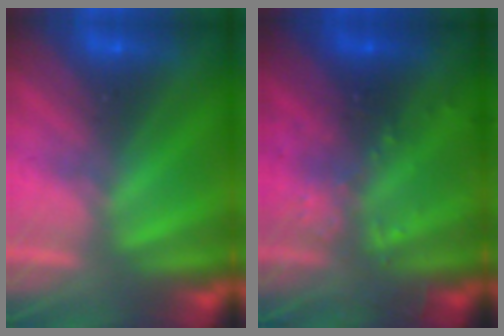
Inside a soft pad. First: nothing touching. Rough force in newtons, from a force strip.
{"total": 3.0}